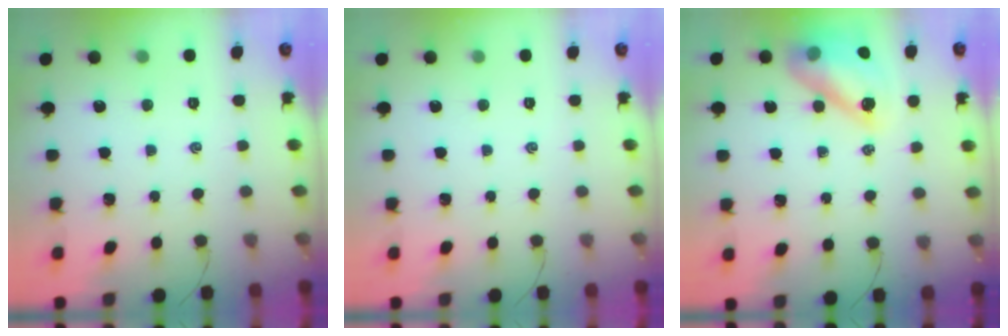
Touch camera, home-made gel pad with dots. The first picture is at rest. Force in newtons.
{"total": 0.0}
{"total": 14.4, "press": 13.9, "slide": 4.0}